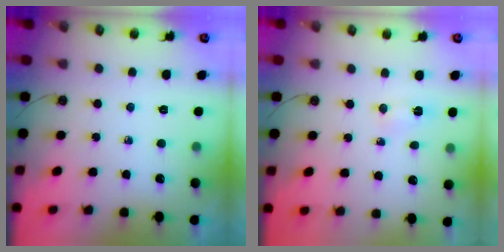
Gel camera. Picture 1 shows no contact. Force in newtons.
{"total": 2.7, "press": 2.6, "slide": 0.3}